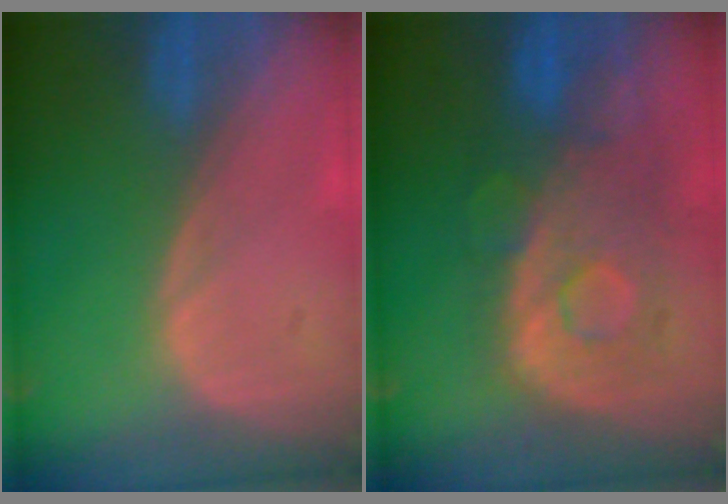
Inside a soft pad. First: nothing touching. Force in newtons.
{"total": 10.1, "press": 9.2, "slide": 4.1}